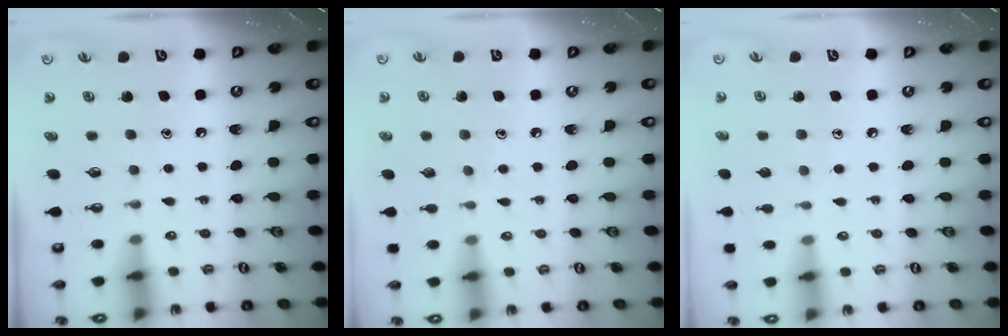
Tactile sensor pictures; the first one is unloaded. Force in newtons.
{"total": 3.5, "press": 3.5, "slide": 0.4}
{"total": 3.7, "press": 3.7, "slide": 0.5}